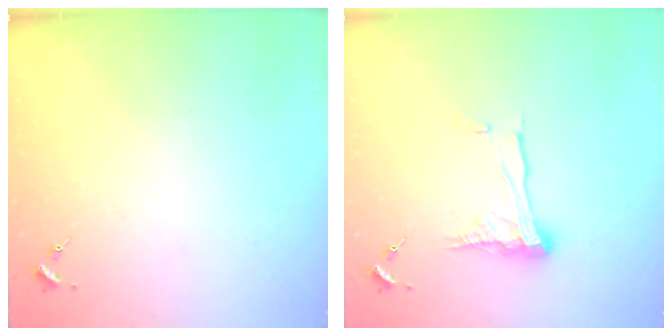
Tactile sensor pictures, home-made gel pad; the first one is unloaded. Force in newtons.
{"total": 11.8, "press": 11.7, "slide": 1.1}